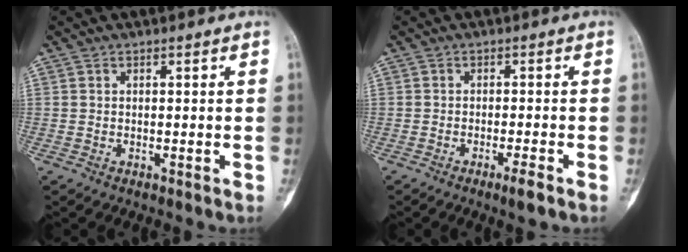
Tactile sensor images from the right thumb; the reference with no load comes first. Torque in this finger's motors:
{"motor_torque": [1.68, 1.56, 0.60, -0.65, 0.14]}